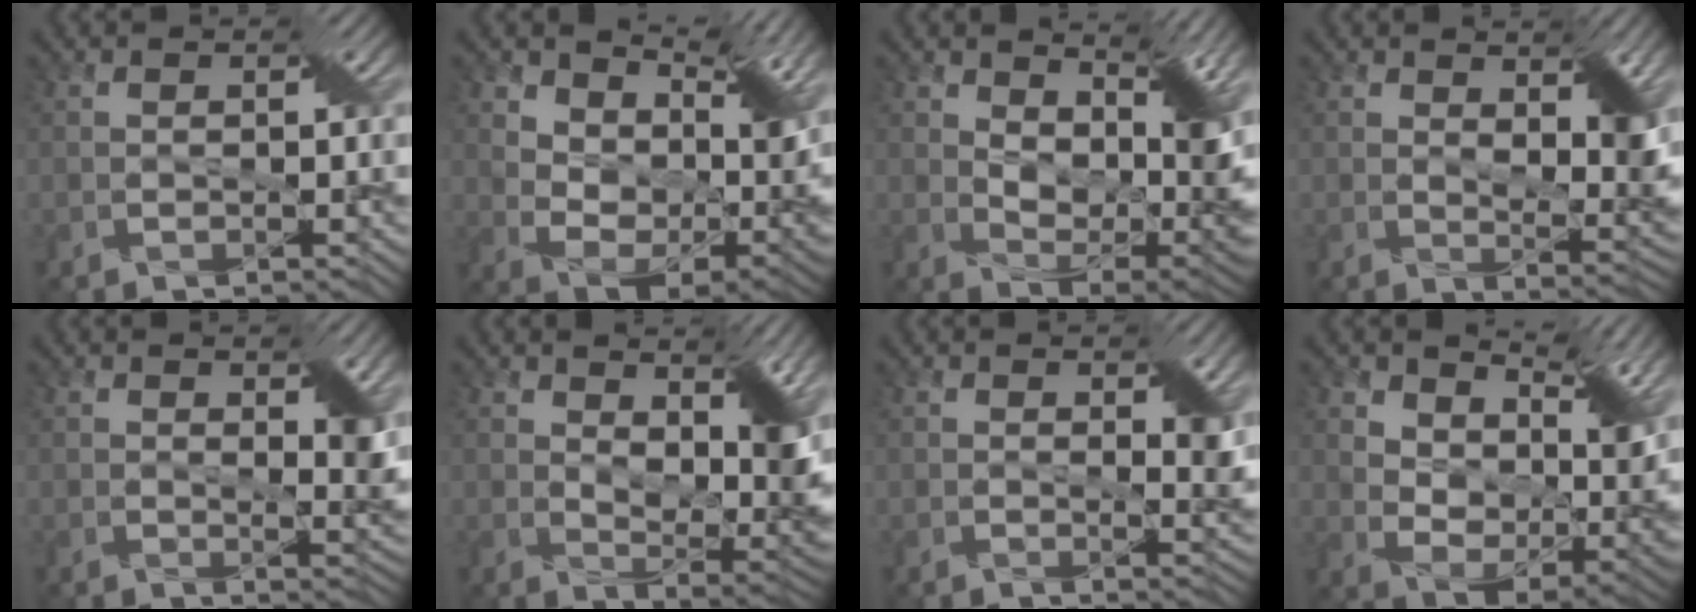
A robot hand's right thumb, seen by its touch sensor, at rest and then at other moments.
{"total": 12.0, "force": [8.4, 5.9, 6.2], "torque": [-0.124, -0.002, 0.132]}
{"total": 9.5, "force": [5.6, 3.8, 6.6], "torque": [-0.110, -0.007, 0.094]}
{"total": 5.6, "force": [2.5, 2.3, 4.4], "torque": [-0.071, -0.012, 0.045]}
{"total": 3.4, "force": [1.4, 1.1, 2.8], "torque": [-0.046, -0.005, 0.027]}
{"total": 7.7, "force": [3.9, 3.0, 5.9], "torque": [-0.098, -0.011, 0.069]}
{"total": 2.5, "force": [1.0, 0.9, 2.1], "torque": [-0.033, -0.004, 0.020]}
{"total": 11.0, "force": [7.5, 5.7, 5.6], "torque": [-0.113, -0.006, 0.122]}